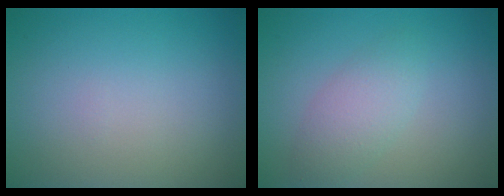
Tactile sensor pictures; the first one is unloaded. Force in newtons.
{"total": 2.7, "press": 2.7, "slide": 0.1}